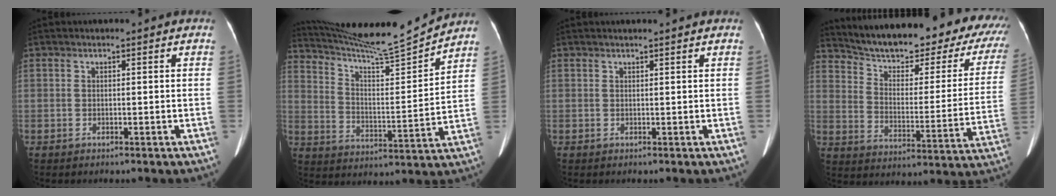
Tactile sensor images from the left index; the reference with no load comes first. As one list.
[{"total": 15.2, "force": [14.6, -1.7, 3.8], "torque": [-0.078, -0.028, 0.236]}, {"total": 1.9, "force": [1.7, -0.1, 0.9], "torque": [-0.010, 0.014, 0.022]}, {"total": 28.1, "force": [23.4, 7.2, 13.7], "torque": [-0.197, -0.034, 0.292]}]